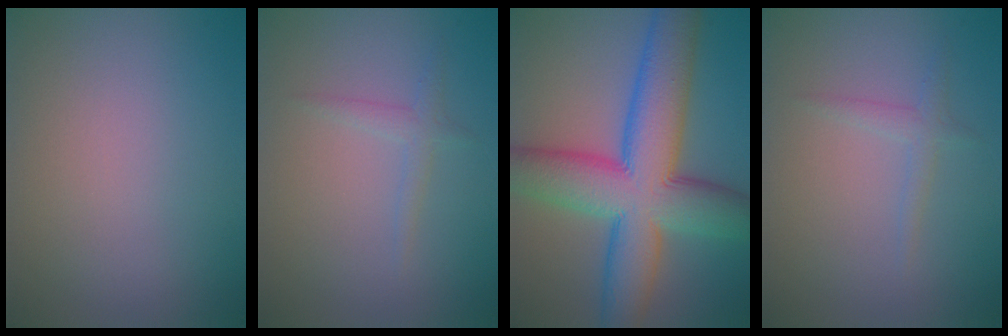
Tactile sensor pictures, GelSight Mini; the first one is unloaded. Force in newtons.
{"total": 1.3, "press": 1.3, "slide": 0.1}
{"total": 12.2, "press": 12.2, "slide": 0.2}
{"total": 1.3, "press": 1.3, "slide": 0.1}